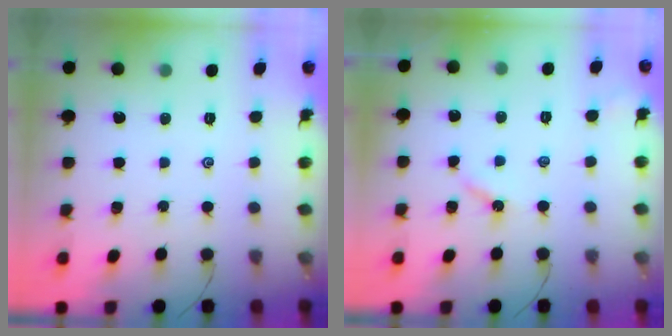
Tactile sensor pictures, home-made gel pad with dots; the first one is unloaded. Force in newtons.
{"total": 3.6, "press": 3.6, "slide": 0.3}